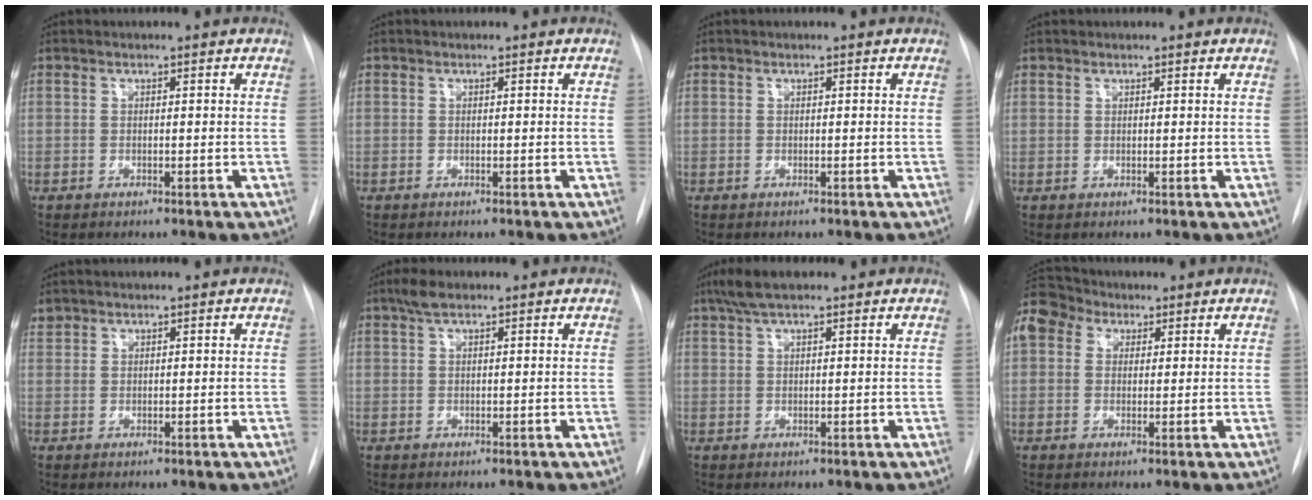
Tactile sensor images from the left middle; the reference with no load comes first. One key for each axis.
{"total": 0.0}
{"total": 0.0}
{"total": 0.6, "fx": 0.2, "fy": -0.2, "fz": -0.6, "tx": 0.014, "ty": -0.007, "tz": 0.000}
{"total": 1.1, "fx": 1.0, "fy": 0.6, "fz": -0.1, "tx": 0.002, "ty": 0.011, "tz": 0.018}
{"total": 2.4, "fx": 1.7, "fy": 0.7, "fz": 1.5, "tx": -0.032, "ty": 0.010, "tz": 0.032}
{"total": 4.5, "fx": 3.3, "fy": 0.9, "fz": 2.9, "tx": -0.062, "ty": 0.016, "tz": 0.061}
{"total": 12.7, "fx": 6.5, "fy": 9.6, "fz": 5.3, "tx": -0.157, "ty": 0.068, "tz": 0.123}